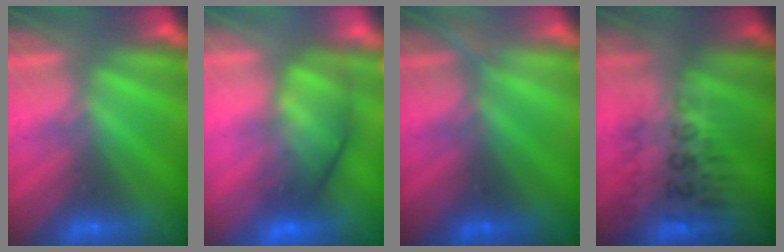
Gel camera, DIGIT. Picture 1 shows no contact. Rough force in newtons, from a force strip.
{"total": 5.5}
{"total": 1.4}
{"total": 2.8}